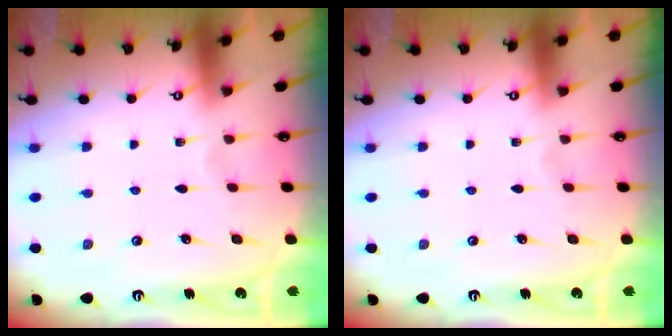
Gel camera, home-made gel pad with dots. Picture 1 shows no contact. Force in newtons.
{"total": 0.0}